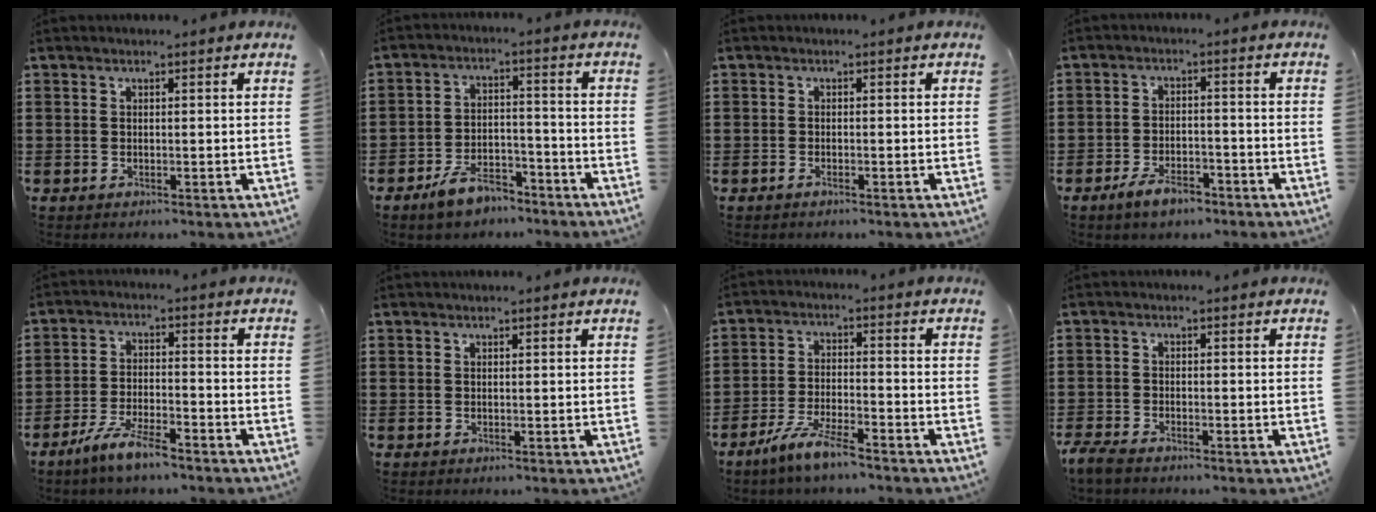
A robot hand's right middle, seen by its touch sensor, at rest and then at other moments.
{"total": 6.8, "force": [-5.7, 2.5, 2.7], "torque": [-0.052, 0.012, -0.108]}
{"total": 0.7, "force": [-0.5, 0.0, 0.4], "torque": [-0.012, -0.006, -0.007]}
{"total": 4.5, "force": [-3.5, 1.6, 2.3], "torque": [-0.050, 0.003, -0.069]}
{"total": 6.3, "force": [-5.1, 0.7, 3.6], "torque": [-0.086, -0.010, -0.097]}
{"total": 0.0}
{"total": 6.3, "force": [-5.2, 0.3, 3.6], "torque": [-0.084, -0.013, -0.099]}
{"total": 2.6, "force": [-2.3, 0.6, 1.1], "torque": [-0.041, -0.006, -0.051]}